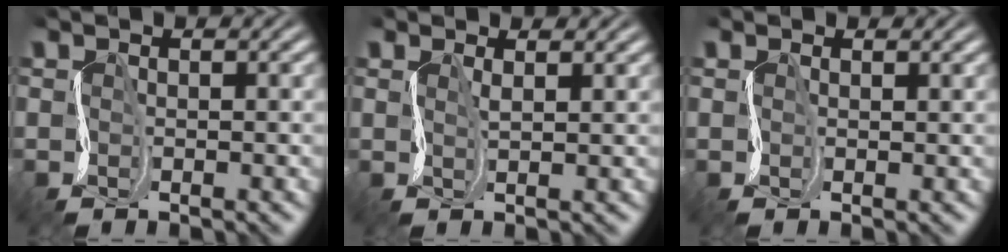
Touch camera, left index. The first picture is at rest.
{"total": 1.2, "force": [1.1, 0.5, -0.1], "torque": [0.009, 0.008, 0.013]}
{"total": 1.0, "force": [0.7, 0.4, -0.6], "torque": [0.018, 0.007, 0.011]}